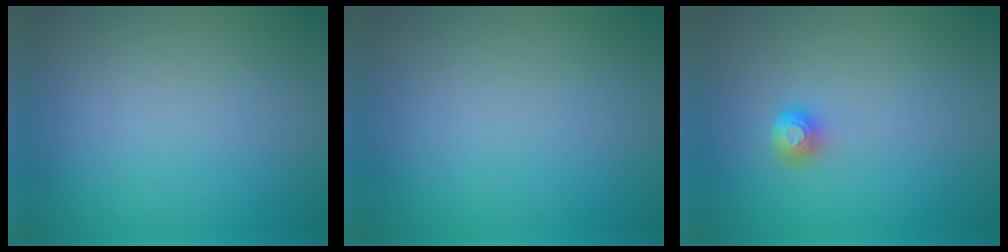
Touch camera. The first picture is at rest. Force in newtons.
{"total": 0.0}
{"total": 1.5, "press": 1.1, "slide": 1.1}